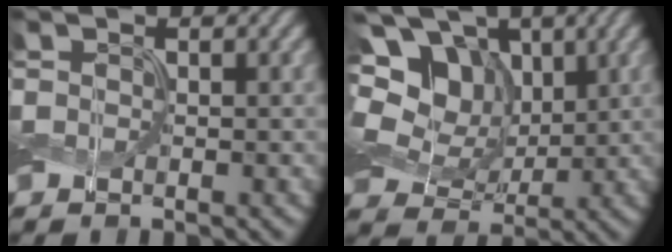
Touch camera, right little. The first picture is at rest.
{"total": 13.0, "force": [4.4, 9.9, 7.3], "torque": [-0.172, 0.035, 0.062]}